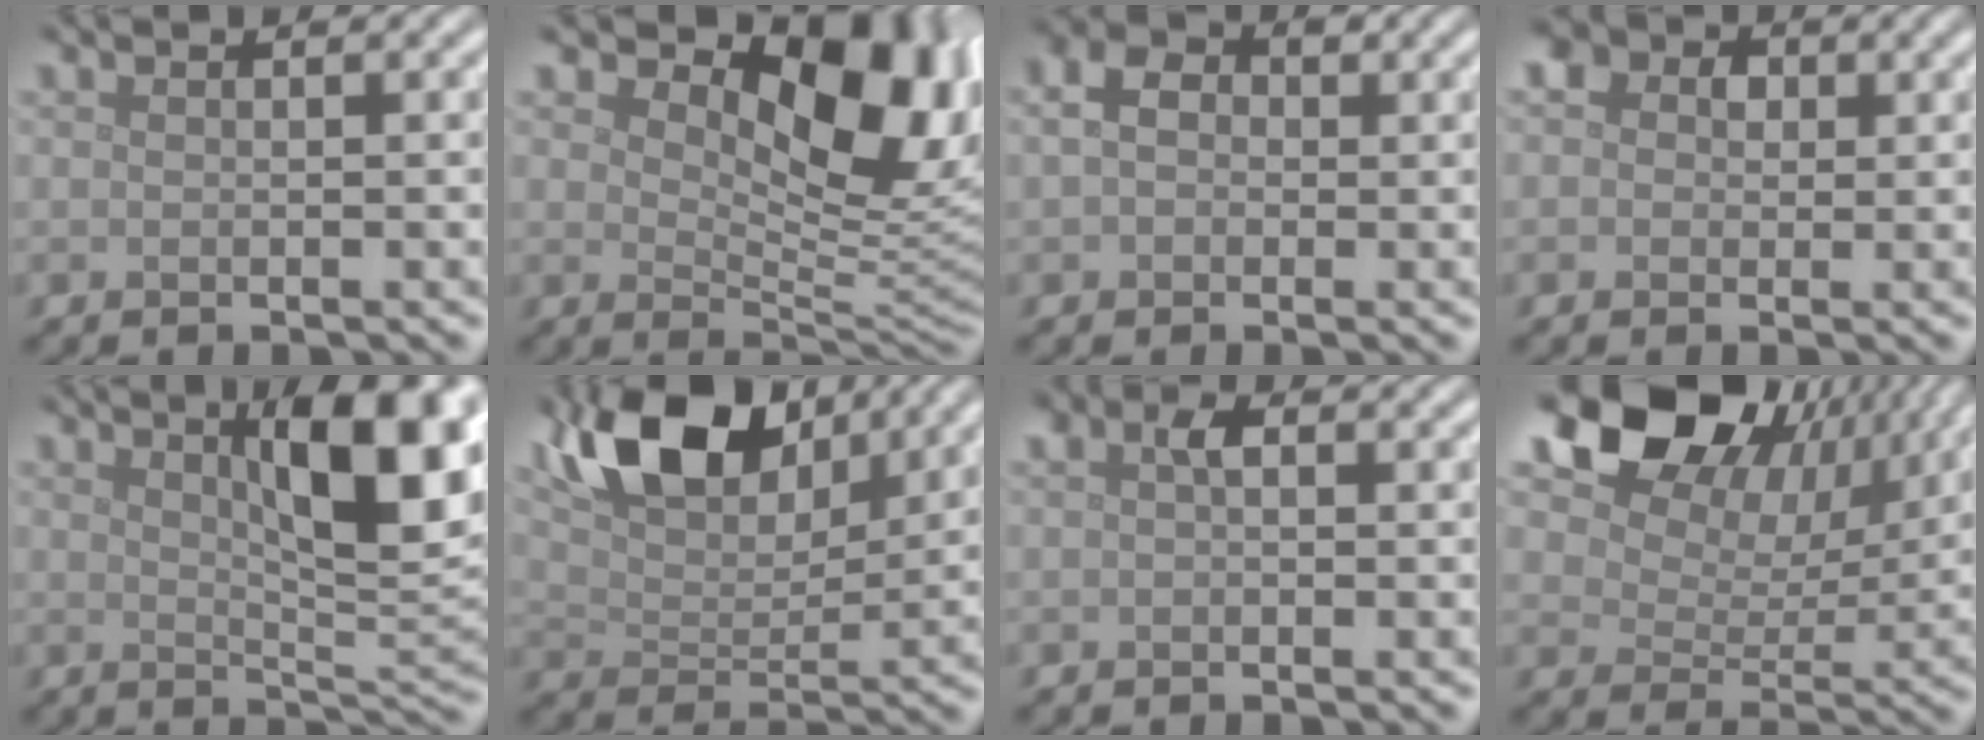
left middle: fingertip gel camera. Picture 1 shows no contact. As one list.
[{"total": 10.4, "force": [4.5, 5.1, 7.9], "torque": [-0.114, -0.005, 0.072]}, {"total": 3.5, "force": [0.4, 2.8, 2.1], "torque": [-0.047, 0.013, -0.005]}, {"total": 5.3, "force": [2.1, 4.1, 2.7], "torque": [-0.041, 0.023, -0.008]}, {"total": 9.5, "force": [3.5, 2.7, 8.4], "torque": [-0.113, 0.007, 0.056]}, {"total": 10.3, "force": [6.6, 4.8, 6.3], "torque": [-0.121, 0.011, 0.114]}, {"total": 1.5, "force": [0.3, 0.9, 1.2], "torque": [-0.023, 0.006, 0.001]}, {"total": 17.1, "force": [9.5, 11.3, 8.6], "torque": [-0.181, 0.061, 0.163]}]